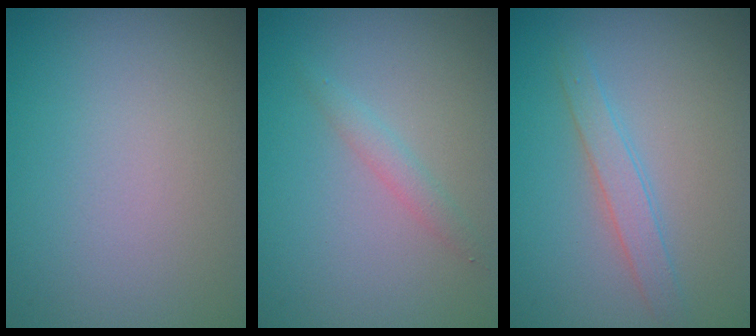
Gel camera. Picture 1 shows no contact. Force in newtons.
{"total": 1.4, "press": 1.4, "slide": 0.0}
{"total": 2.0, "press": 2.0, "slide": 0.2}